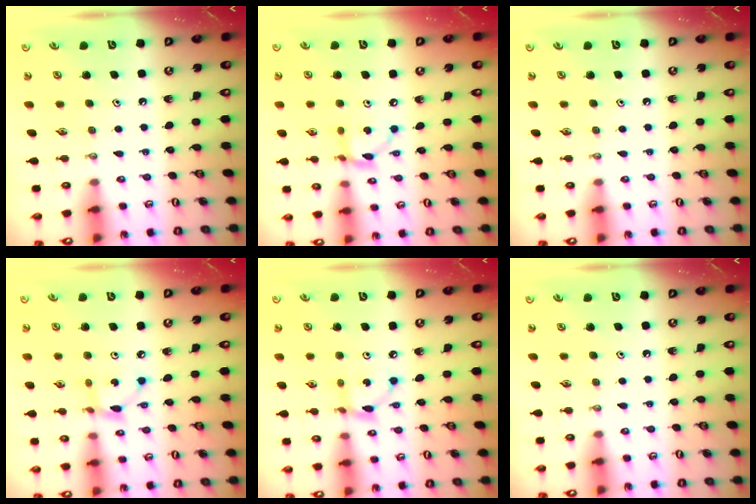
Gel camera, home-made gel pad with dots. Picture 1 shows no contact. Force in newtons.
{"total": 8.6, "press": 8.6, "slide": 0.2}
{"total": 0.0}
{"total": 4.0, "press": 4.0, "slide": 0.2}
{"total": 4.8, "press": 4.8, "slide": 0.1}
{"total": 0.0}